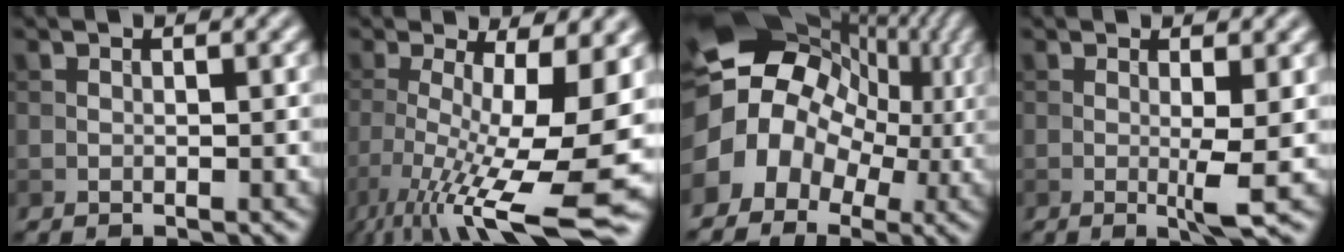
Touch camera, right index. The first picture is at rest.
{"total": 13.1, "force": [-4.3, 3.4, 11.9], "torque": [-0.206, -0.022, -0.067]}
{"total": 11.7, "force": [0.2, 9.5, 6.9], "torque": [-0.116, 0.006, 0.001]}
{"total": 2.6, "force": [-0.1, 0.1, 2.6], "torque": [-0.049, -0.009, -0.004]}